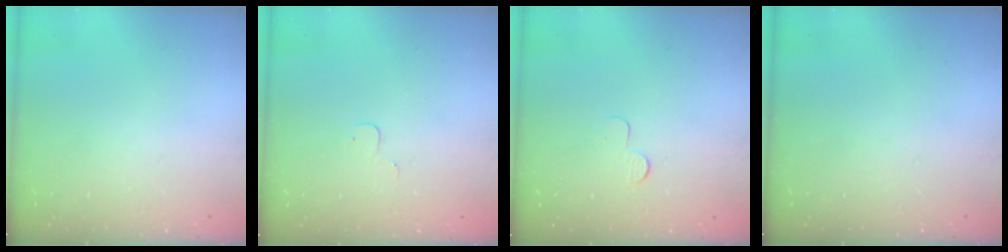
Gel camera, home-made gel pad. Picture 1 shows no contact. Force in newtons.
{"total": 3.4, "press": 3.4, "slide": 0.4}
{"total": 4.0, "press": 4.0, "slide": 0.4}
{"total": 0.0}